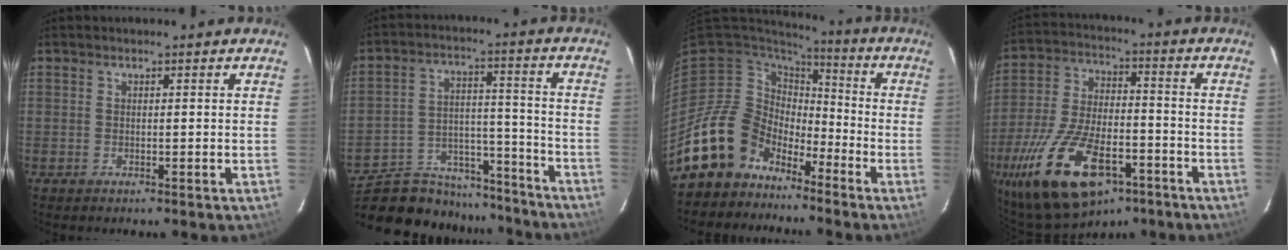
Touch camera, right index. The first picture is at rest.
{"total": 21.2, "force": [-17.9, 9.3, 6.5], "torque": [-0.147, 0.029, -0.249]}
{"total": 13.3, "force": [-9.7, 8.8, 1.8], "torque": [-0.054, 0.026, -0.167]}
{"total": 21.0, "force": [-12.0, 9.9, 14.1], "torque": [-0.294, -0.029, -0.200]}